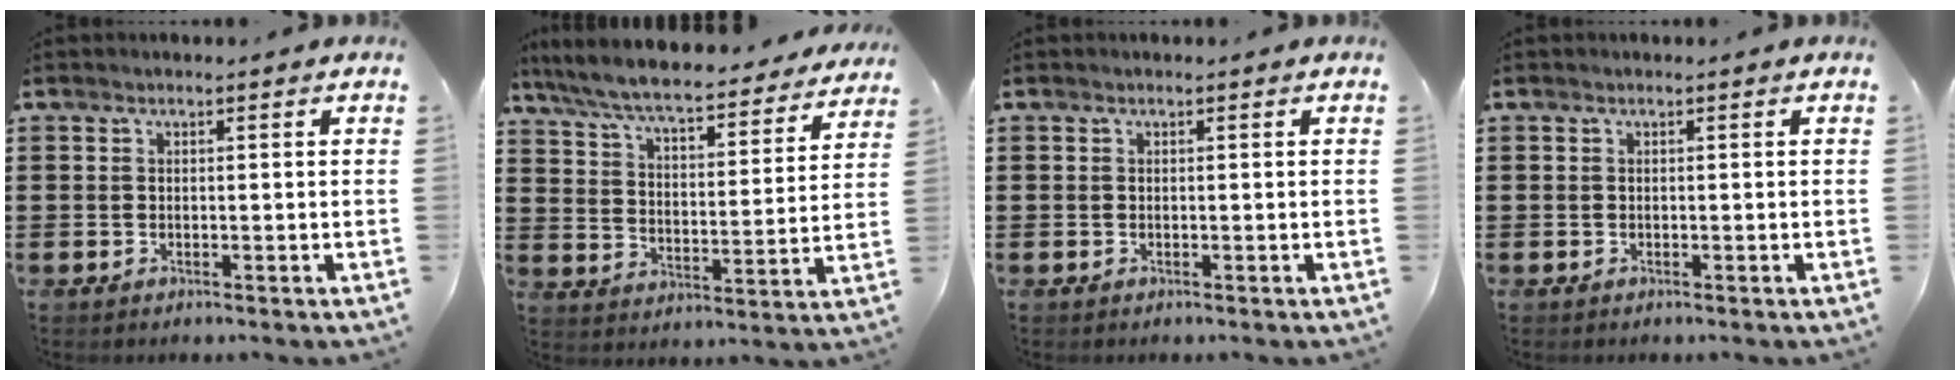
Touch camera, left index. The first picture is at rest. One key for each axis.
{"total": 7.5, "fx": 7.0, "fy": 0.3, "fz": 2.8, "tx": -0.084, "ty": -0.047, "tz": 0.116}
{"total": 0.0}
{"total": 0.0}